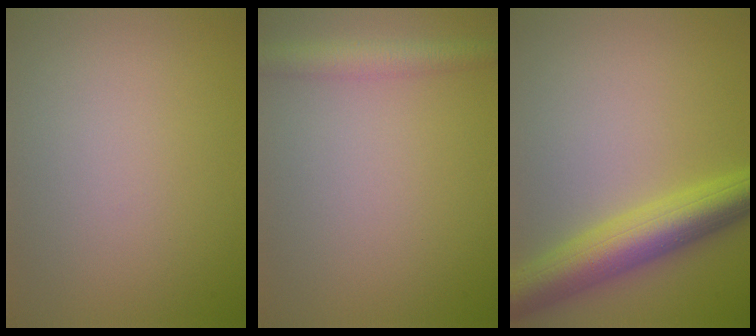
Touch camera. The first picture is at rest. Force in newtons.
{"total": 3.0, "press": 3.0, "slide": 0.1}
{"total": 7.1, "press": 7.0, "slide": 0.2}